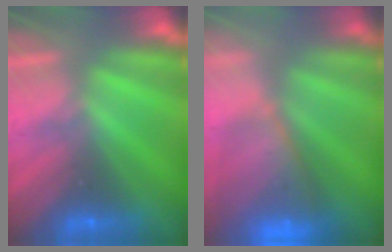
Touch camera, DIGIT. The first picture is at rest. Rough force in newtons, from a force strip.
{"total": 6.4}